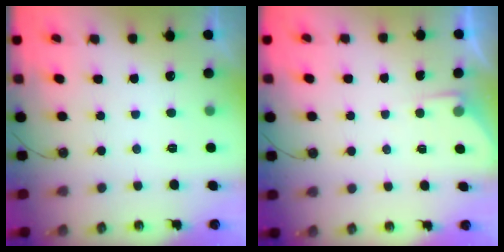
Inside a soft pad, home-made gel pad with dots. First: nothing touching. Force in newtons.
{"total": 3.1, "press": 3.1, "slide": 0.5}